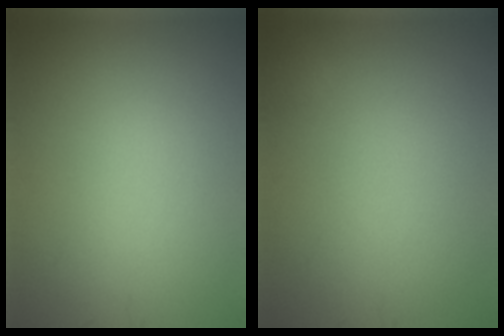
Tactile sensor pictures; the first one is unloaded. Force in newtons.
{"total": 0.9, "press": 0.9, "slide": 0.2}